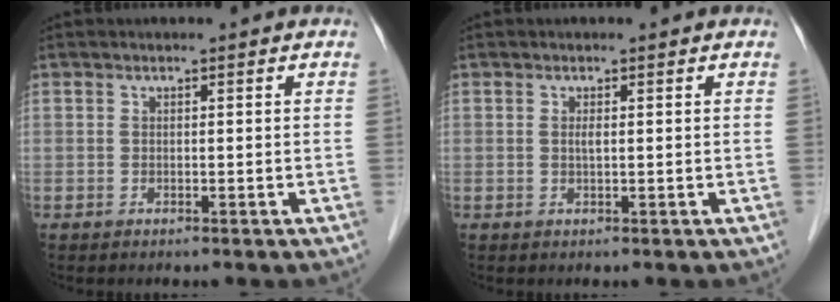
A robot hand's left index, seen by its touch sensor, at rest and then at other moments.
{"total": 0.8, "force": [-0.2, 0.0, 0.7], "torque": [-0.018, -0.004, -0.003]}